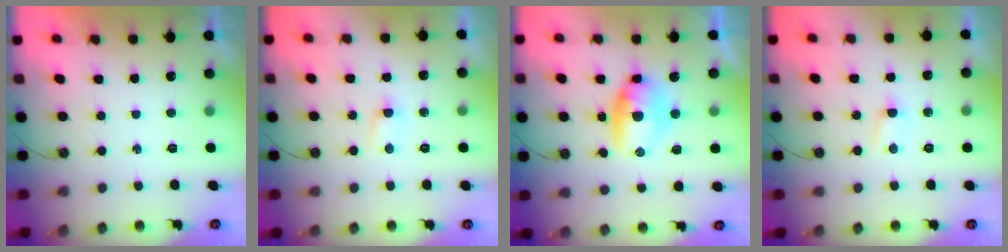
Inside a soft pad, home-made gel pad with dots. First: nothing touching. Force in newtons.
{"total": 3.0, "press": 3.0, "slide": 0.3}
{"total": 15.2, "press": 9.5, "slide": 11.9}
{"total": 3.0, "press": 3.0, "slide": 0.3}